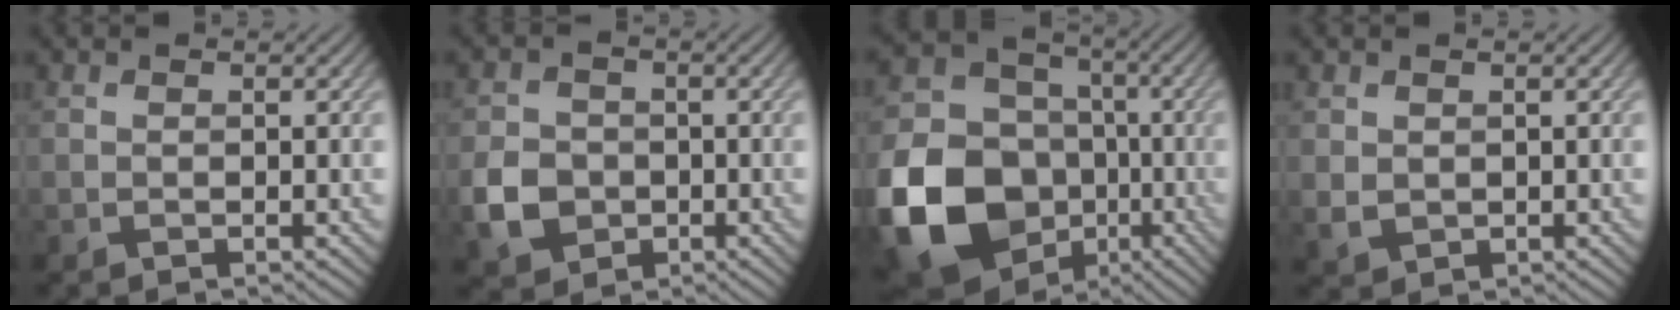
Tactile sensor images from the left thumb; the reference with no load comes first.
{"total": 5.2, "force": [-1.5, 4.4, 2.3], "torque": [-0.056, -0.005, -0.040]}
{"total": 19.7, "force": [-6.8, 16.1, 9.2], "torque": [-0.248, -0.047, -0.129]}
{"total": 1.7, "force": [0.7, 1.4, 0.7], "torque": [-0.022, -0.004, 0.017]}